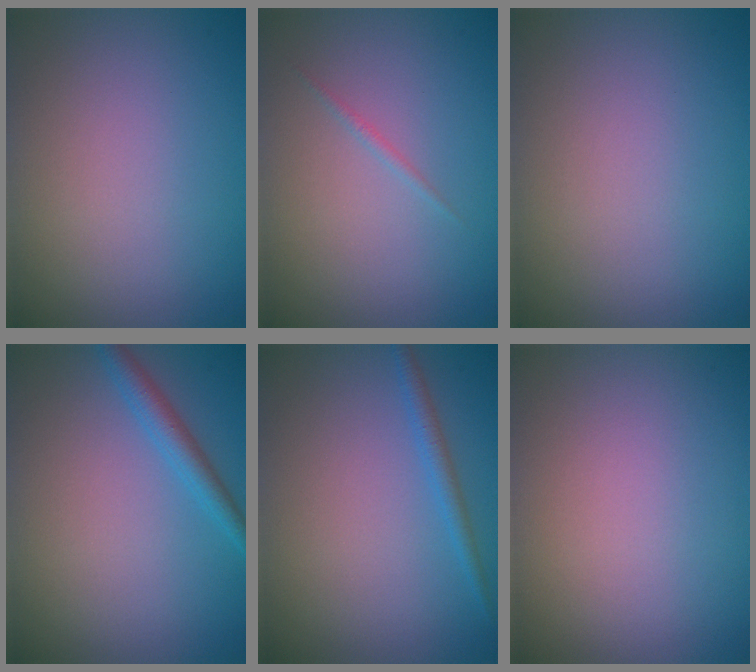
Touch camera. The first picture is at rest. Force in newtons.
{"total": 0.6, "press": 0.6, "slide": 0.0}
{"total": 0.0}
{"total": 2.2, "press": 2.2, "slide": 0.1}
{"total": 1.5, "press": 1.5, "slide": 0.1}
{"total": 0.0}